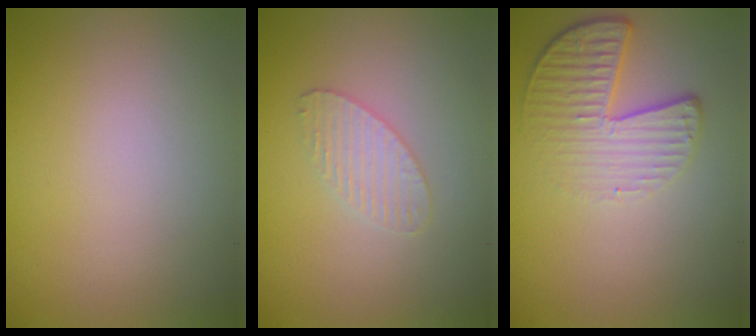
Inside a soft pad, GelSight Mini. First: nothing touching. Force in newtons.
{"total": 2.0, "press": 2.0, "slide": 0.1}
{"total": 4.5, "press": 3.0, "slide": 3.3}